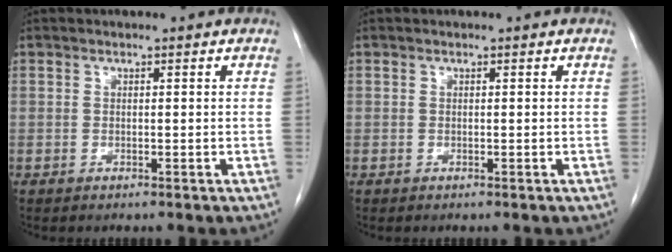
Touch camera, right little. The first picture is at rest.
{"total": 0.0}